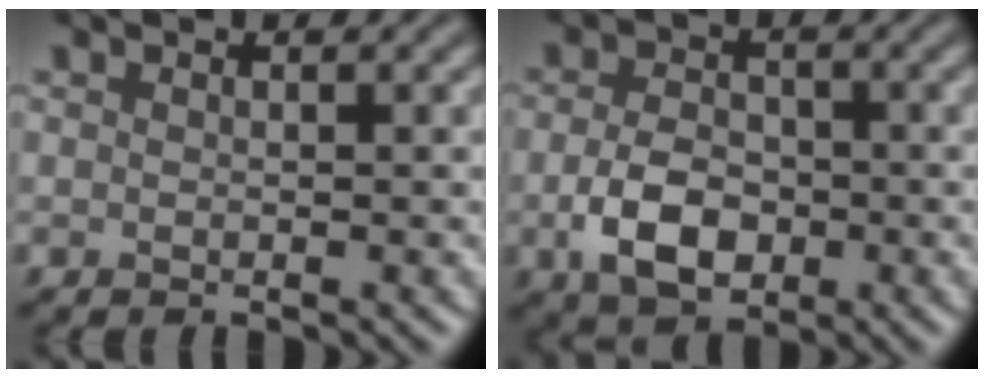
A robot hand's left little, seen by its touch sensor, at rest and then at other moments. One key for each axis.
{"total": 4.9, "fx": -1.5, "fy": 3.3, "fz": 3.3, "tx": -0.069, "ty": -0.007, "tz": -0.033}